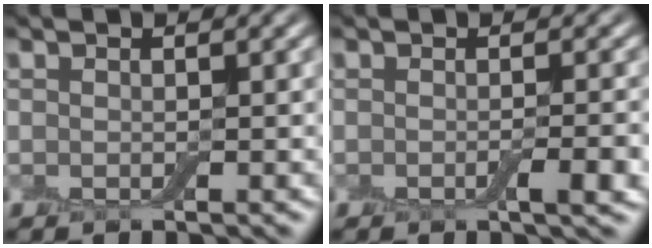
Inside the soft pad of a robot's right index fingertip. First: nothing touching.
{"total": 2.2, "force": [-0.9, 0.4, 1.9], "torque": [-0.029, -0.007, -0.014]}